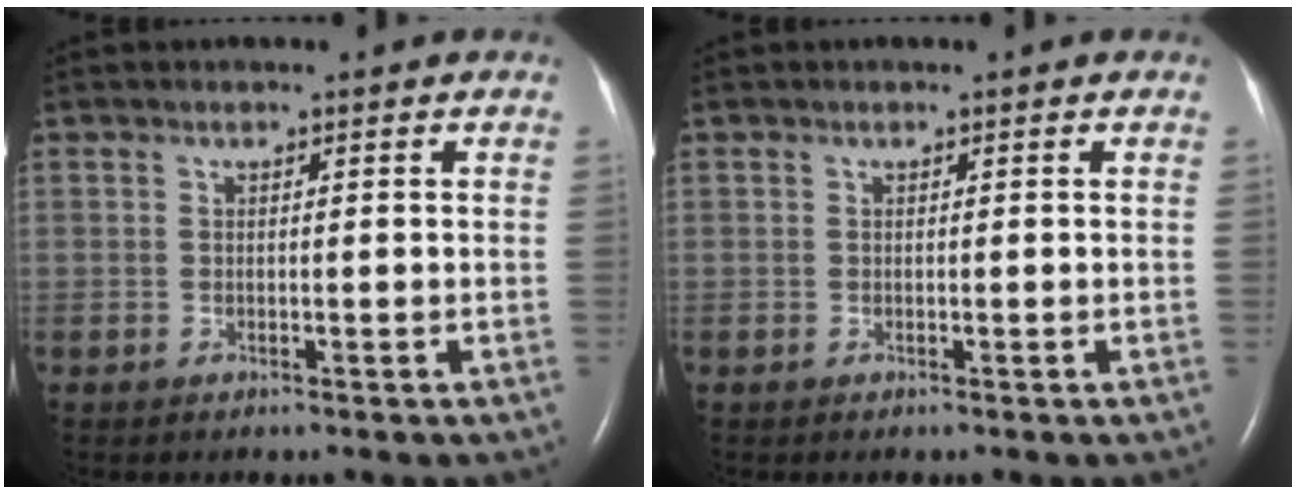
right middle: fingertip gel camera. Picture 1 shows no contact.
{"total": 0.0}